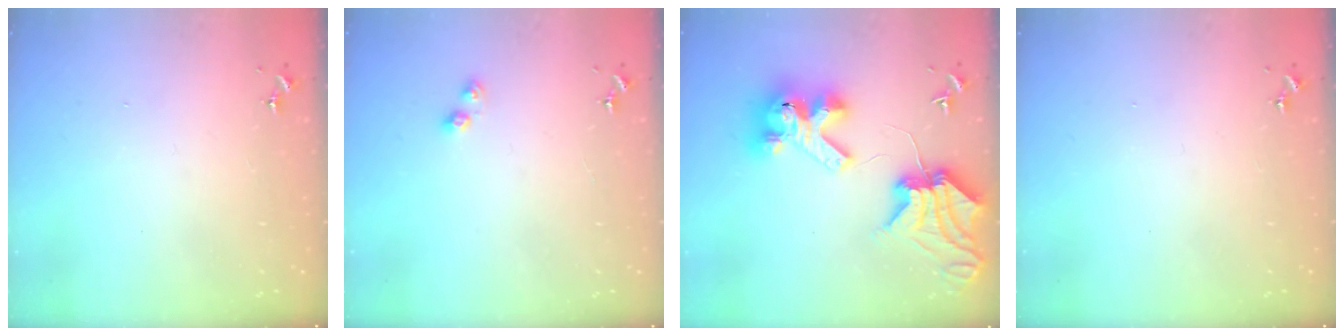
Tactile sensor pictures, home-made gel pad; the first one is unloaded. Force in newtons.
{"total": 3.6, "press": 3.6, "slide": 0.3}
{"total": 14.6, "press": 14.5, "slide": 1.6}
{"total": 0.0}